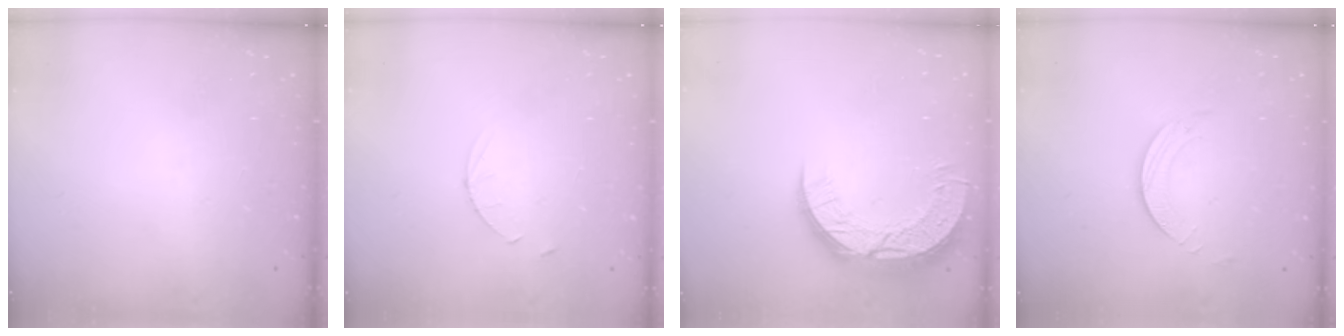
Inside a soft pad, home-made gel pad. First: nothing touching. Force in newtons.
{"total": 3.0, "press": 2.9, "slide": 0.4}
{"total": 13.7, "press": 13.7, "slide": 1.0}
{"total": 2.5, "press": 2.5, "slide": 0.2}